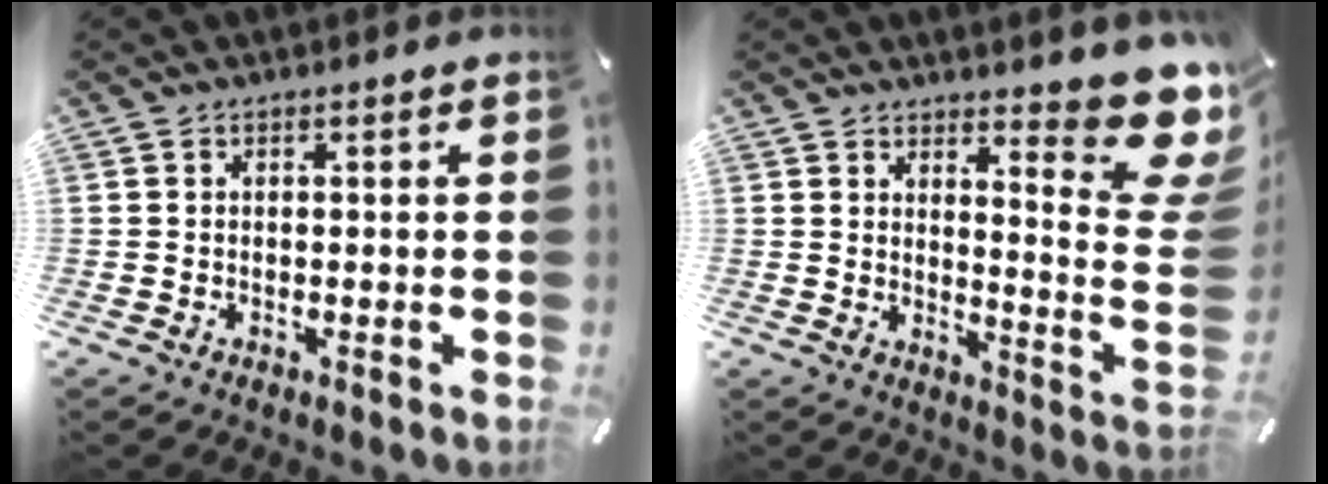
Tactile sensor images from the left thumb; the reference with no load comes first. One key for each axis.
{"total": 13.5, "fx": 9.4, "fy": 3.8, "fz": 9.0, "tx": -0.109, "ty": -0.085, "tz": 0.161}